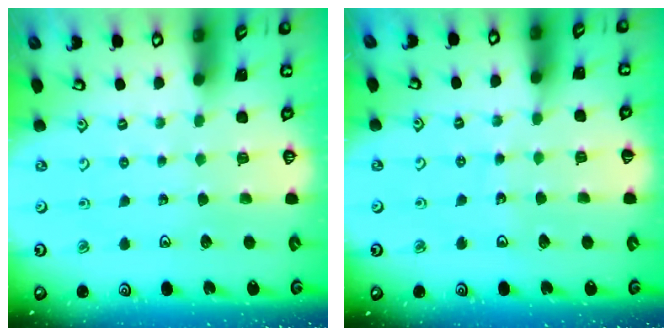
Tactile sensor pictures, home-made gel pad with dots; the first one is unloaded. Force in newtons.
{"total": 3.8, "press": 3.8, "slide": 0.4}